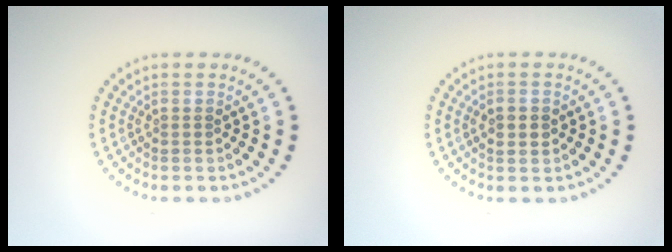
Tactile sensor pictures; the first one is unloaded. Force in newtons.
{"total": 2.1, "press": 2.1, "slide": 0.0}